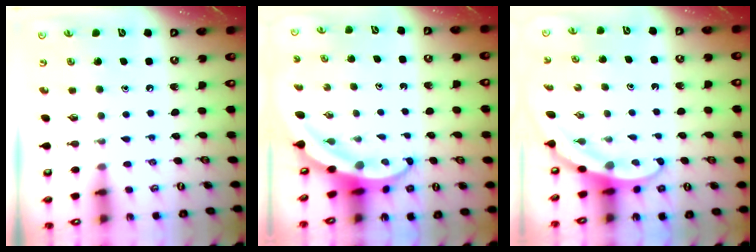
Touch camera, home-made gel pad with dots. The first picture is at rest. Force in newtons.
{"total": 4.3, "press": 4.3, "slide": 0.5}
{"total": 3.1, "press": 3.1, "slide": 0.2}